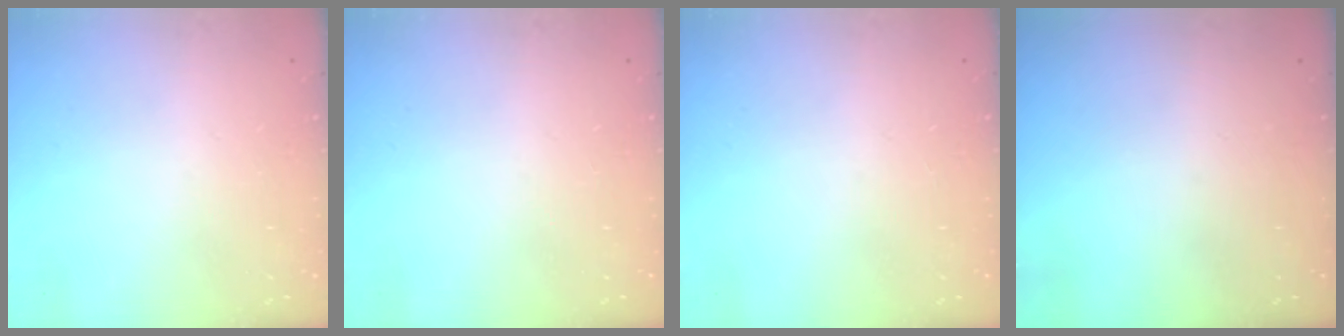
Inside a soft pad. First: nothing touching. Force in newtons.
{"total": 0.0}
{"total": 0.0}
{"total": 0.0}